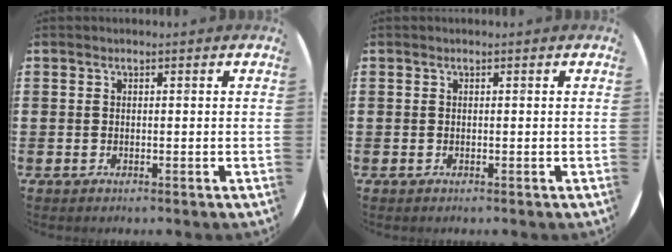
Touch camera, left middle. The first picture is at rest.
{"total": 0.0}